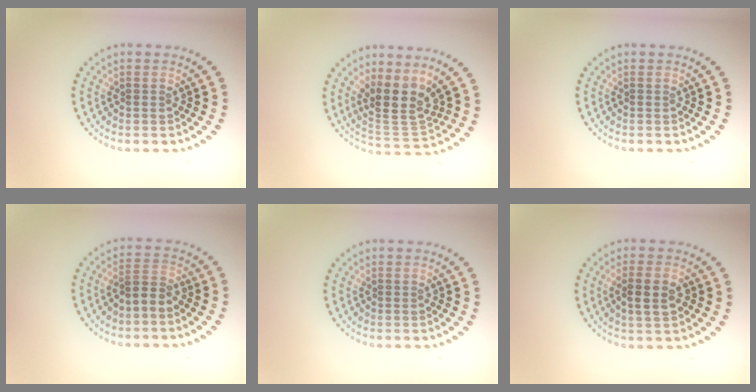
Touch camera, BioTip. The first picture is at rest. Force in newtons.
{"total": 4.1, "press": 3.2, "slide": 2.5}
{"total": 0.0}
{"total": 1.9, "press": 1.6, "slide": 1.1}
{"total": 0.0}
{"total": 2.5, "press": 2.4, "slide": 0.3}